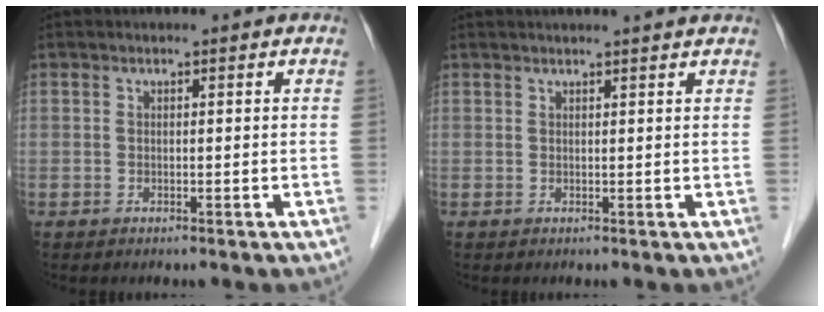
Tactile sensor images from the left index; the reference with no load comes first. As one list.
[{"total": 6.2, "force": [5.7, -0.2, 2.4], "torque": [-0.028, 0.029, 0.059]}]